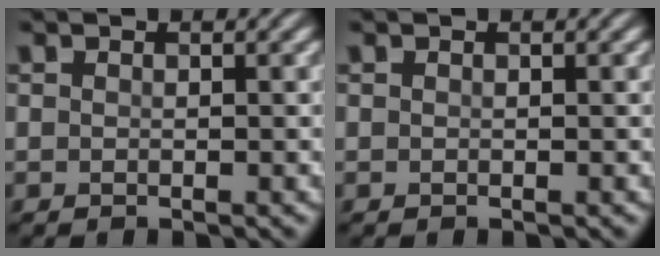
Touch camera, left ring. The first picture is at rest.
{"total": 0.0}